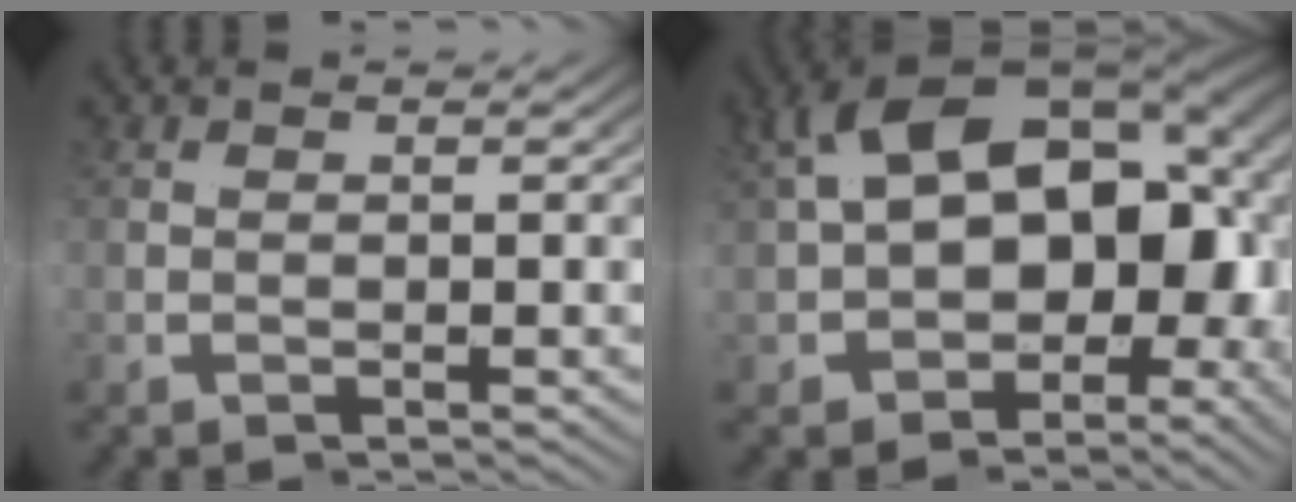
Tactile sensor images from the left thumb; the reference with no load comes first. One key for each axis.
{"total": 20.3, "fx": 1.7, "fy": 13.3, "fz": 15.3, "tx": -0.233, "ty": -0.005, "tz": 0.022}